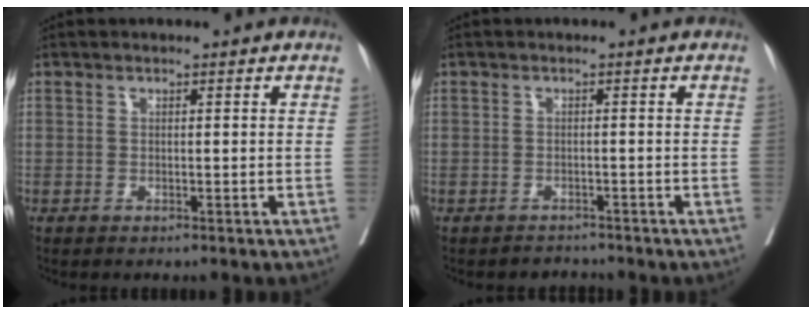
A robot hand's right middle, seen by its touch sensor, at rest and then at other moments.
{"total": 1.5, "force": [-1.3, 0.2, -0.7], "torque": [0.012, -0.004, -0.023]}